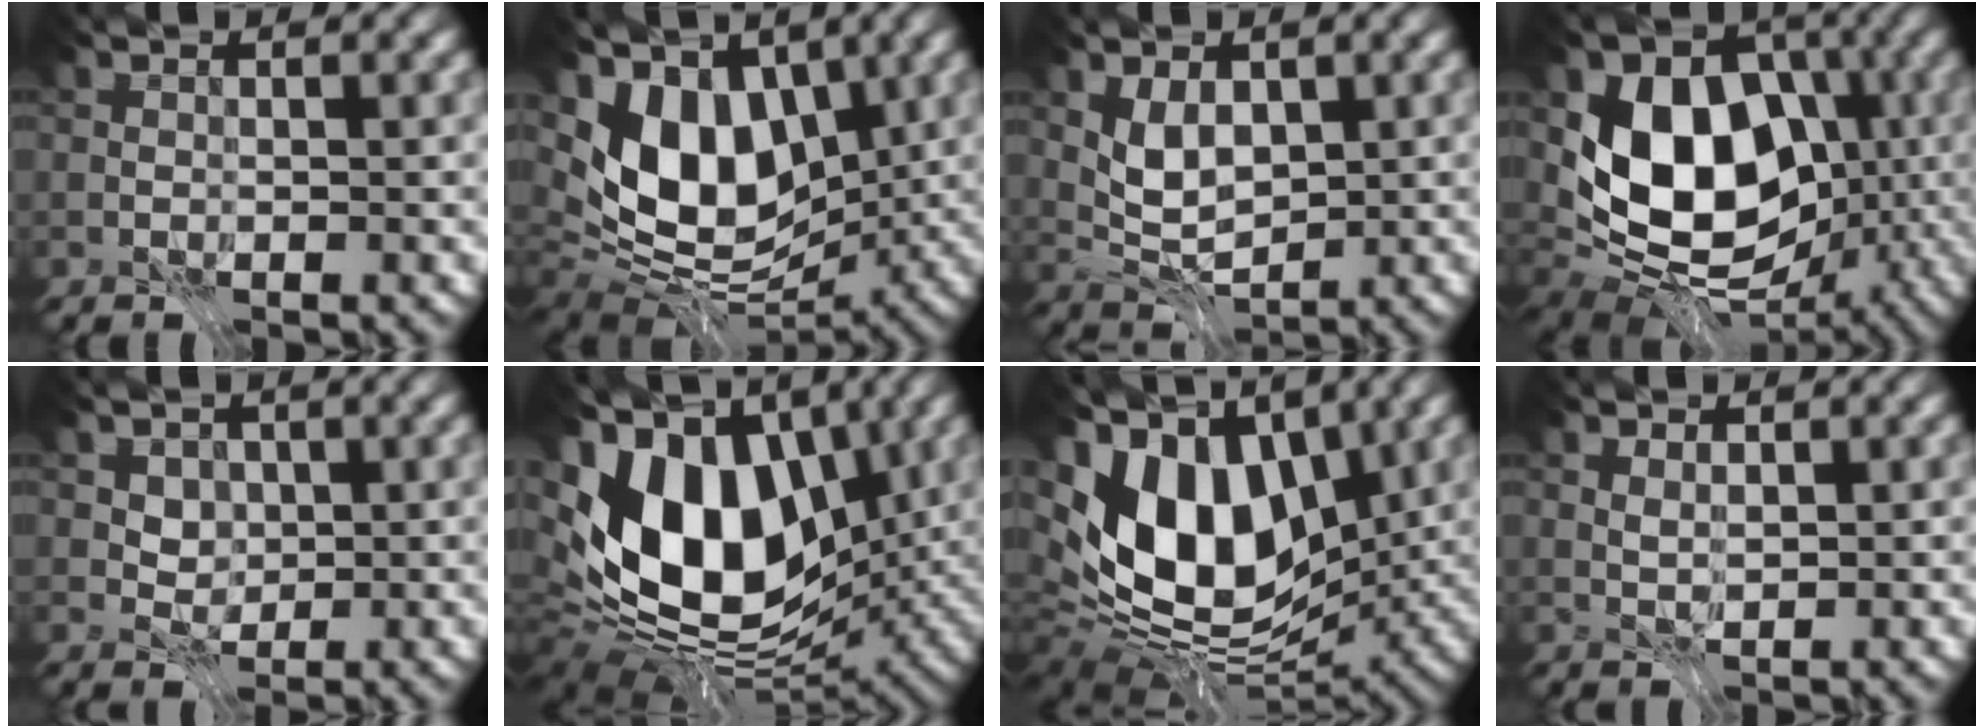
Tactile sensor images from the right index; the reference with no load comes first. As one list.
[{"total": 10.6, "force": [1.8, 6.3, 8.3], "torque": [-0.142, -0.006, 0.021]}, {"total": 3.4, "force": [0.8, 2.1, 2.5], "torque": [-0.048, -0.006, 0.016]}, {"total": 12.3, "force": [-0.1, 9.0, 8.5], "torque": [-0.127, -0.020, -0.008]}, {"total": 2.6, "force": [1.0, 2.1, 1.3], "torque": [-0.032, -0.014, 0.035]}, {"total": 15.9, "force": [1.1, 9.7, 12.6], "torque": [-0.241, 0.003, 0.002]}, {"total": 14.3, "force": [1.3, 8.5, 11.4], "torque": [-0.215, 0.001, 0.008]}, {"total": 1.0, "force": [0.4, 0.5, 0.7], "torque": [-0.012, -0.003, 0.008]}]